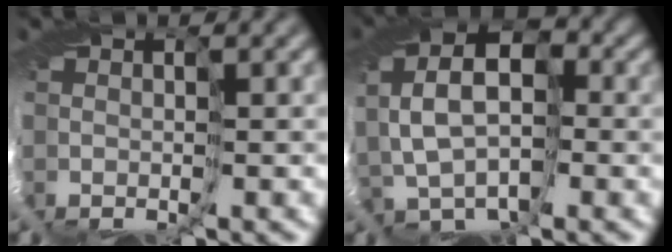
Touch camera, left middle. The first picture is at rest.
{"total": 6.8, "force": [0.7, 4.8, 4.7], "torque": [-0.109, 0.023, 0.021]}